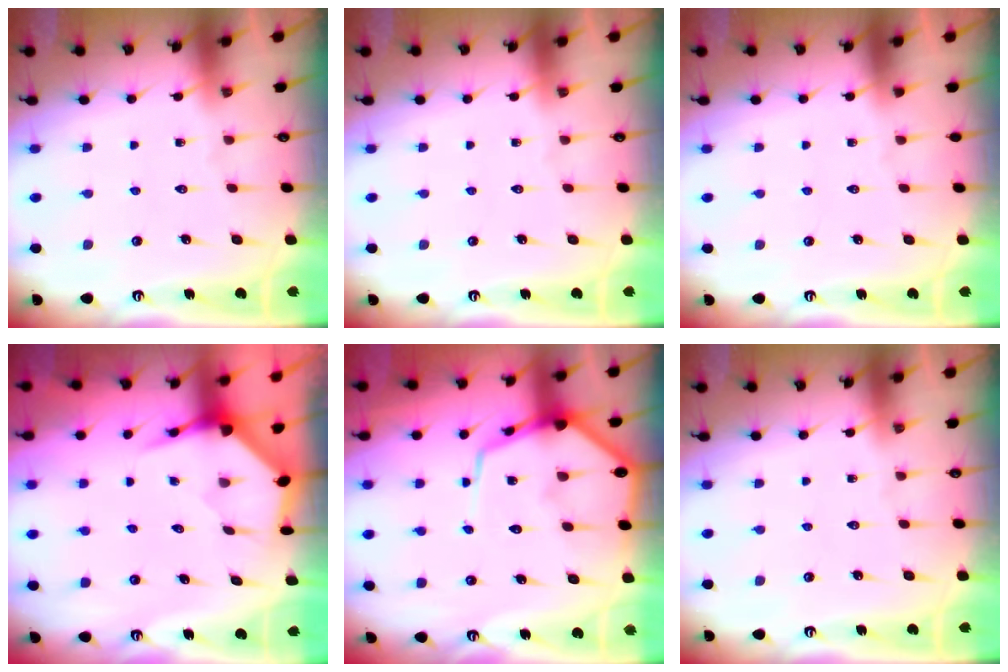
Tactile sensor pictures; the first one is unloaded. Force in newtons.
{"total": 0.0}
{"total": 0.0}
{"total": 4.0, "press": 4.0, "slide": 0.4}
{"total": 12.1, "press": 12.0, "slide": 1.3}
{"total": 0.0}